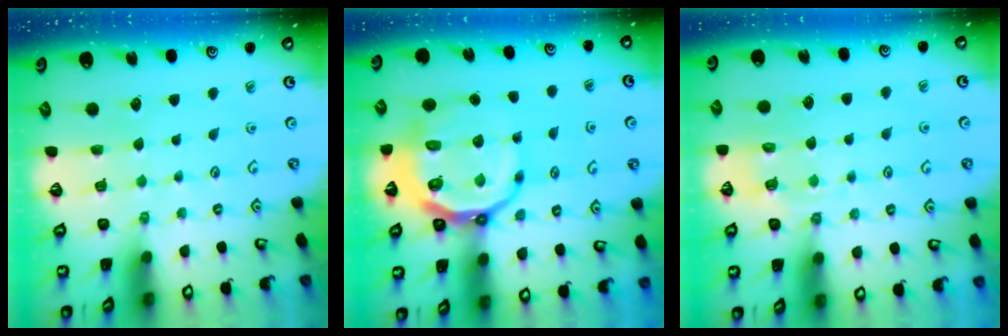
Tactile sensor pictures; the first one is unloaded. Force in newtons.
{"total": 14.3, "press": 13.9, "slide": 3.3}
{"total": 6.2, "press": 6.1, "slide": 1.0}